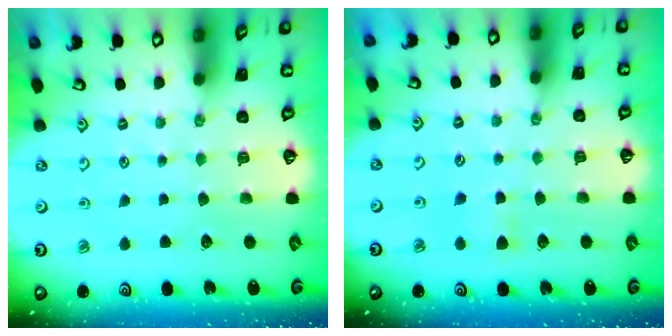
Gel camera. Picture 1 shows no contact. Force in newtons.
{"total": 5.1, "press": 5.1, "slide": 0.5}